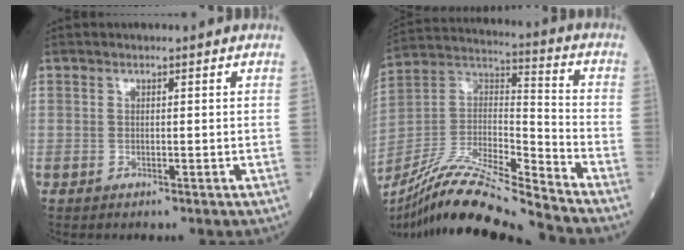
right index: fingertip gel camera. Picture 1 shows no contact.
{"total": 18.3, "force": [-16.6, -0.7, 7.8], "torque": [-0.160, 0.011, -0.303]}